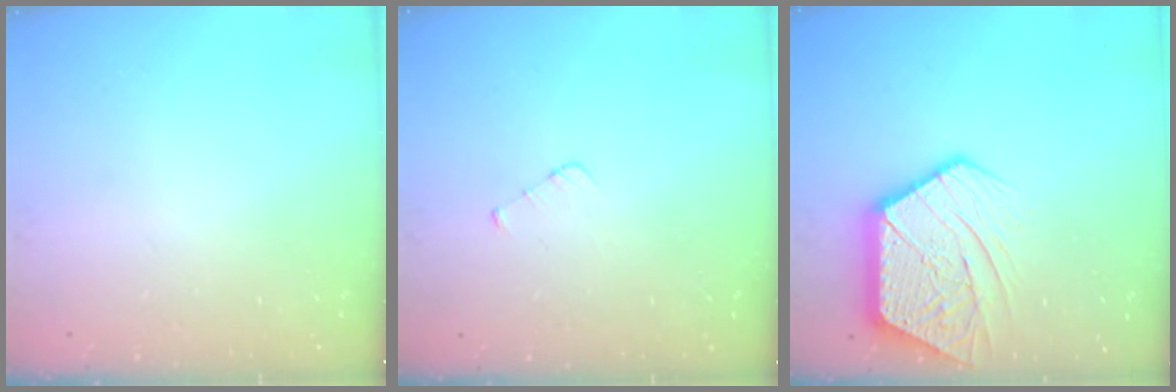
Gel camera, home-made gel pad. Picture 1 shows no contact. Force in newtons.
{"total": 2.7, "press": 2.7, "slide": 0.3}
{"total": 18.1, "press": 18.1, "slide": 1.5}